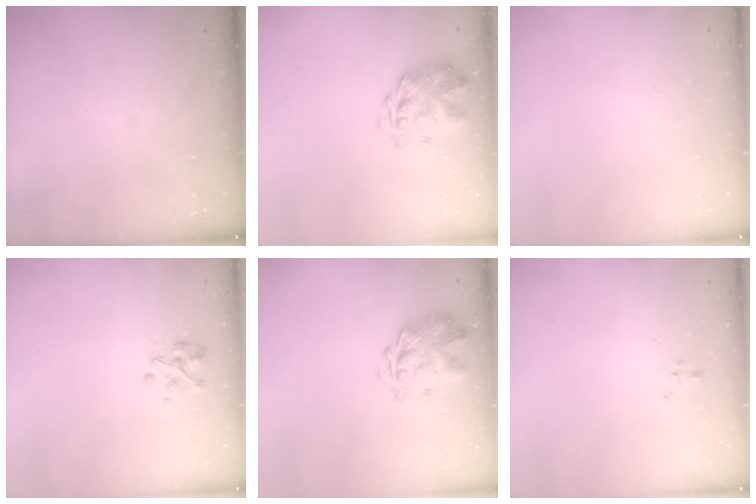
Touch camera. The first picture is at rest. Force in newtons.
{"total": 3.3, "press": 2.9, "slide": 1.5}
{"total": 0.0}
{"total": 2.9, "press": 2.9, "slide": 0.2}
{"total": 3.3, "press": 2.9, "slide": 1.5}
{"total": 2.4, "press": 2.3, "slide": 0.6}